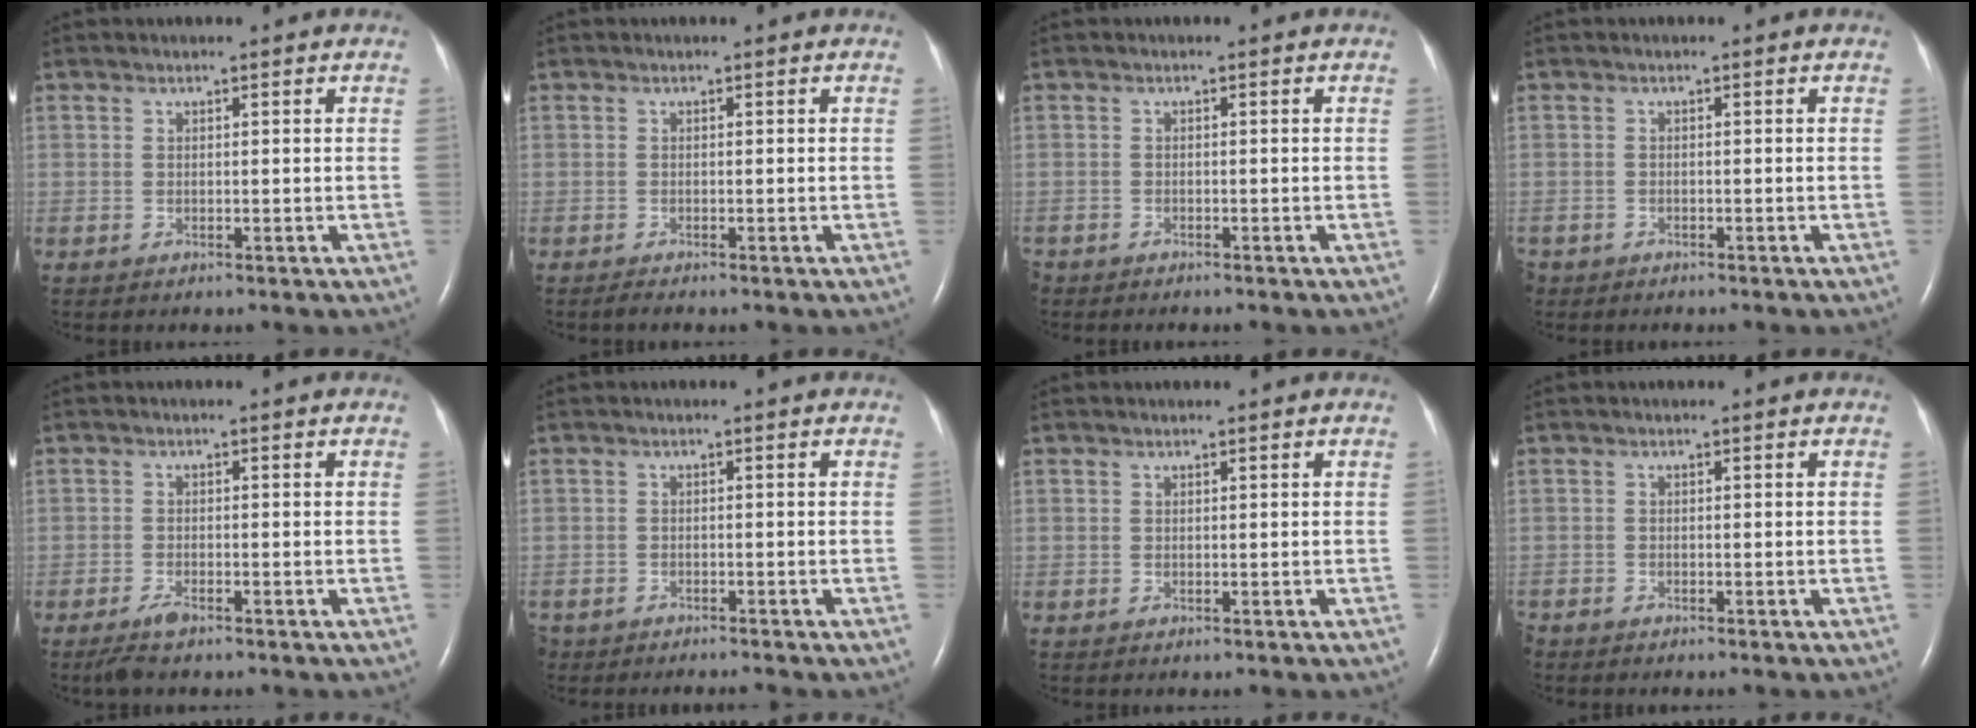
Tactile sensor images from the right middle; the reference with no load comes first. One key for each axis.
{"total": 0.7, "fx": -0.6, "fy": -0.1, "fz": 0.3, "tx": -0.013, "ty": -0.003, "tz": -0.013}
{"total": 1.9, "fx": -1.7, "fy": 0.6, "fz": 0.4, "tx": -0.010, "ty": -0.003, "tz": -0.027}
{"total": 2.0, "fx": -1.6, "fy": 1.1, "fz": 0.3, "tx": -0.011, "ty": 0.000, "tz": -0.027}
{"total": 2.8, "fx": -2.2, "fy": 0.4, "fz": 1.7, "tx": -0.045, "ty": -0.008, "tz": -0.040}
{"total": 3.4, "fx": -3.3, "fy": 0.6, "fz": 0.6, "tx": -0.007, "ty": -0.011, "tz": -0.054}
{"total": 0.0}
{"total": 1.4, "fx": -1.3, "fy": 0.3, "fz": 0.3, "tx": -0.007, "ty": -0.002, "tz": -0.023}